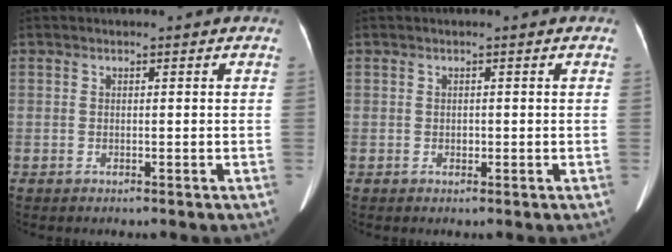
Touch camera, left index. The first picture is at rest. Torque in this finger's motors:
{"motor_torque": [0.00, -0.01, 0.00, -0.01]}